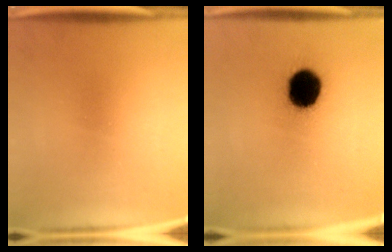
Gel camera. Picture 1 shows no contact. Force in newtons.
{"total": 14.4}